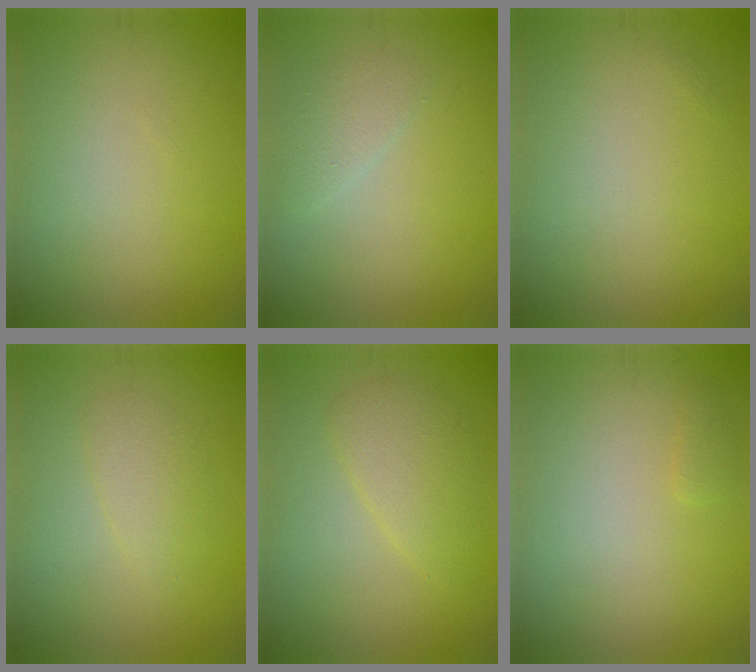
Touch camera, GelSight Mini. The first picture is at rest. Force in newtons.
{"total": 1.5, "press": 1.5, "slide": 0.1}
{"total": 0.0}
{"total": 1.8, "press": 1.8, "slide": 0.1}
{"total": 2.9, "press": 2.9, "slide": 0.2}
{"total": 0.6, "press": 0.6, "slide": 0.1}